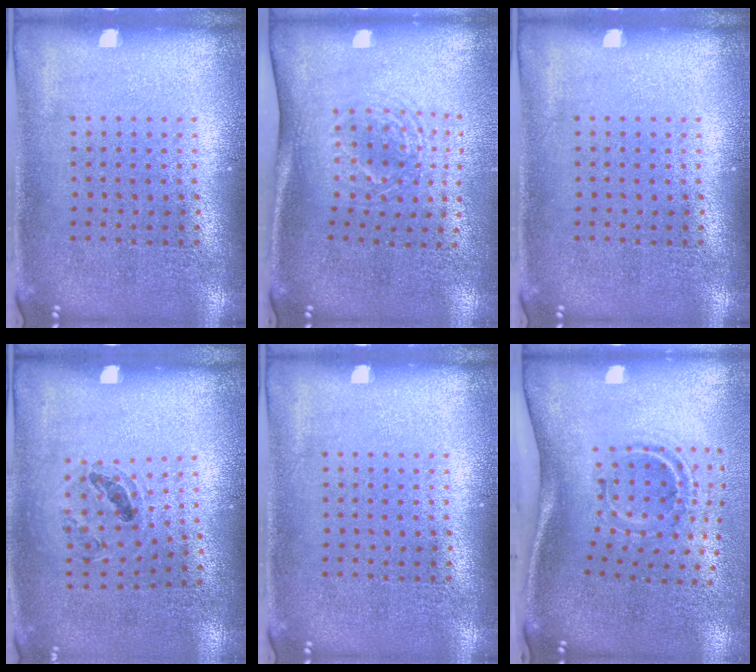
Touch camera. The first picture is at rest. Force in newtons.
{"total": 1.8, "press": 1.3, "slide": 1.2}
{"total": 0.0}
{"total": 0.9, "press": 0.8, "slide": 0.3}
{"total": 0.0}
{"total": 2.2, "press": 1.2, "slide": 1.9}